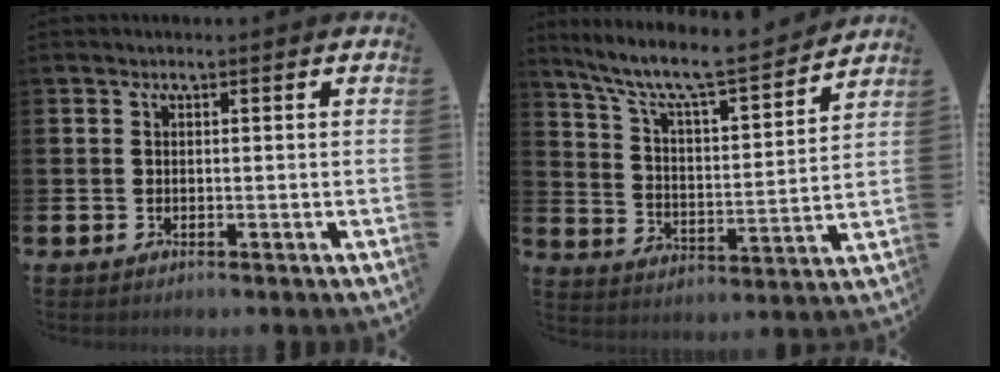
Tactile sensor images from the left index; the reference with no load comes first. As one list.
[{"total": 8.9, "force": [7.7, 1.5, 4.1], "torque": [-0.108, -0.055, 0.125]}]